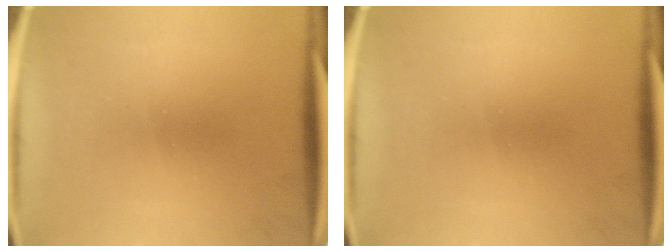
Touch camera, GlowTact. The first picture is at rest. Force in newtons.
{"total": 0.0}